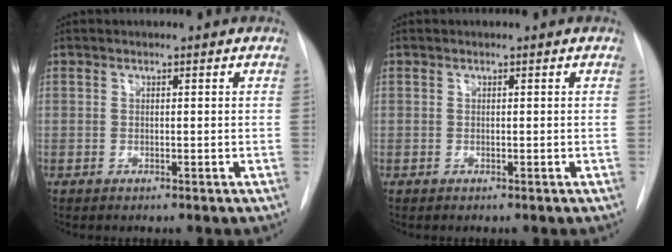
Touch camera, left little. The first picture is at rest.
{"total": 0.0}